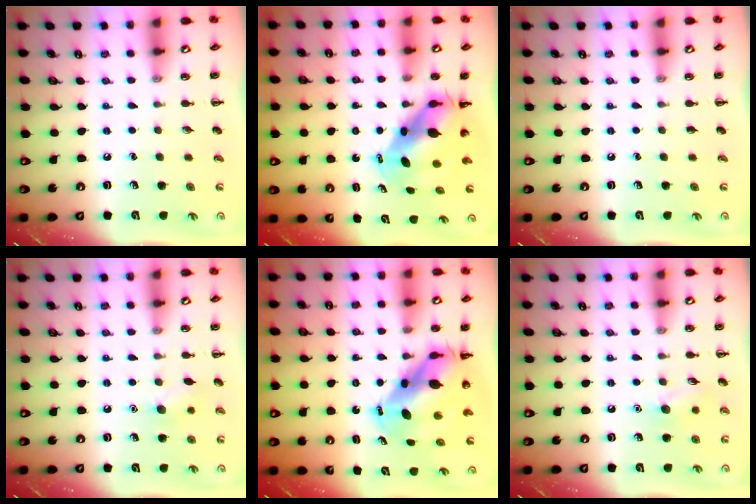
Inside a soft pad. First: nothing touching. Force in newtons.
{"total": 7.8, "press": 7.5, "slide": 2.0}
{"total": 0.0}
{"total": 7.8, "press": 7.7, "slide": 1.6}
{"total": 11.1, "press": 10.6, "slide": 3.5}
{"total": 7.9, "press": 7.8, "slide": 1.7}